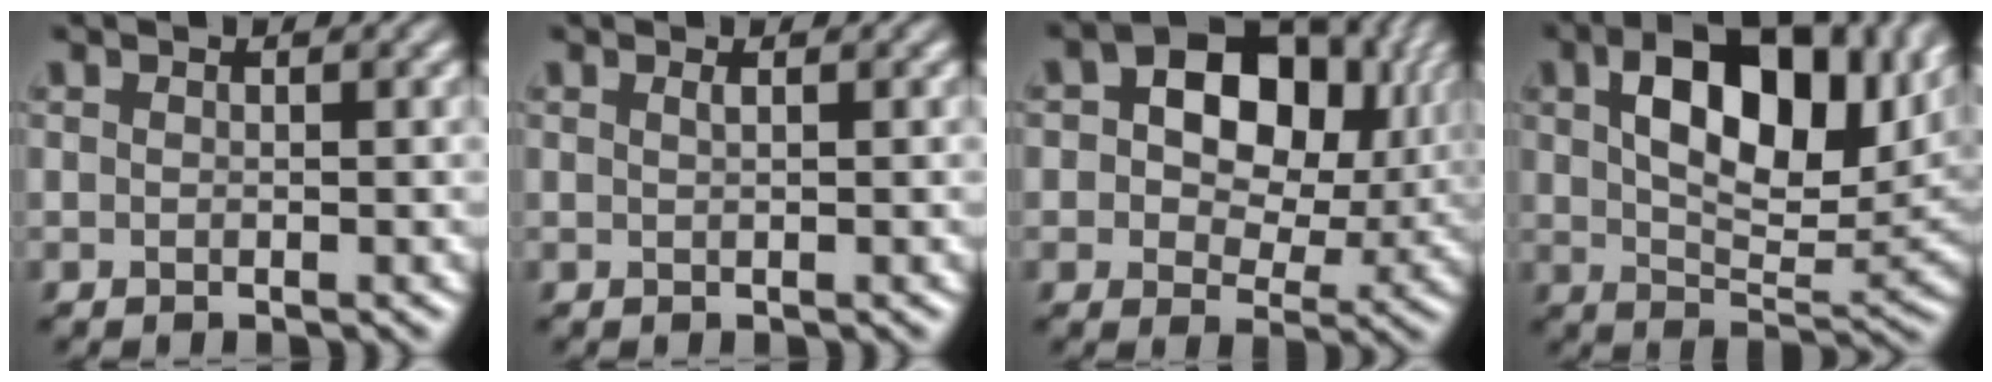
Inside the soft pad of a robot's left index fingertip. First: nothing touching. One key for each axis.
{"total": 0.7, "fx": 0.3, "fy": 0.2, "fz": 0.6, "tx": -0.005, "ty": 0.002, "tz": 0.003}
{"total": 13.2, "fx": 3.2, "fy": 9.1, "fz": 9.0, "tx": -0.123, "ty": 0.031, "tz": 0.041}
{"total": 11.4, "fx": 4.4, "fy": 5.7, "fz": 8.8, "tx": -0.138, "ty": 0.005, "tz": 0.075}